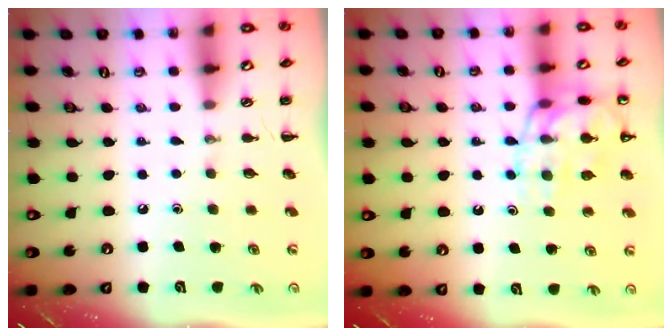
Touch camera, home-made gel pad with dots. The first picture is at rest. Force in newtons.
{"total": 15.3, "press": 15.1, "slide": 2.3}